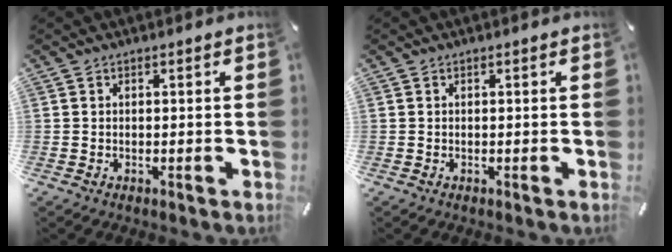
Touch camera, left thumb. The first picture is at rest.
{"total": 0.0}